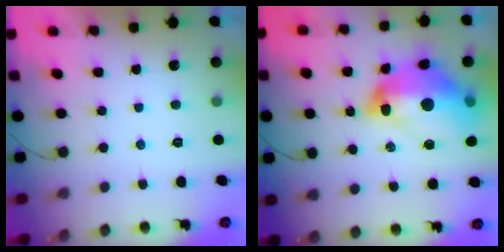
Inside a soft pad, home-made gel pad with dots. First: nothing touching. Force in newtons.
{"total": 20.7, "press": 20.6, "slide": 1.6}